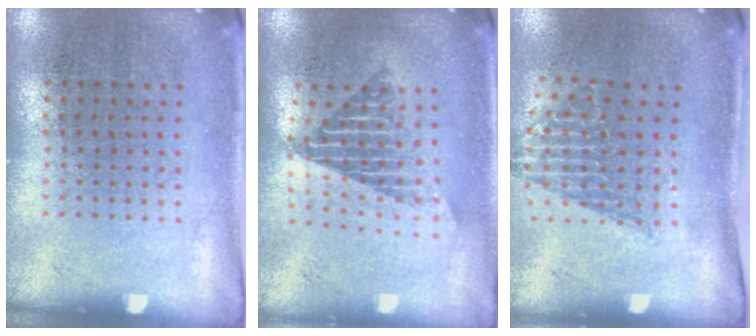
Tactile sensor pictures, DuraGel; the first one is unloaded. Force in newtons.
{"total": 1.7, "press": 1.4, "slide": 1.0}
{"total": 1.3, "press": 1.0, "slide": 0.9}